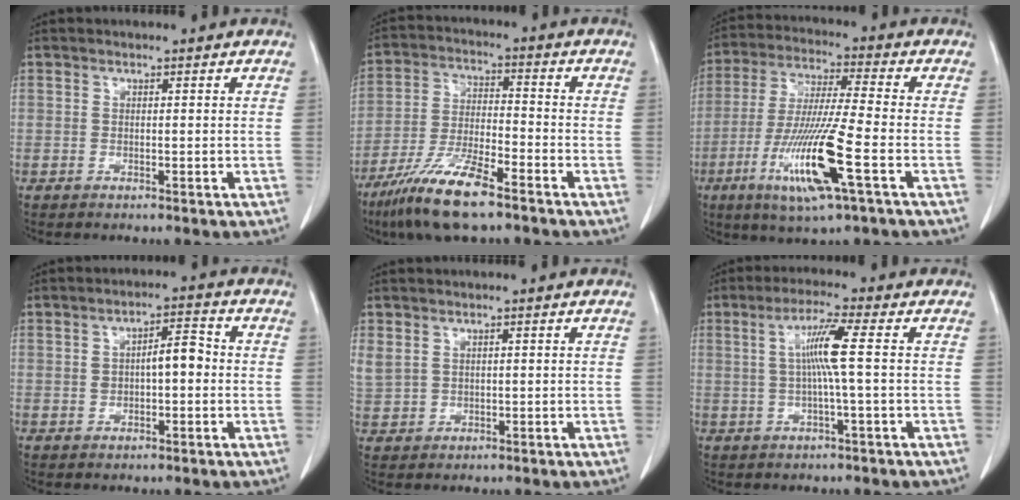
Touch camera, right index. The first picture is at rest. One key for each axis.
{"total": 11.7, "fx": -8.0, "fy": 2.0, "fz": 8.3, "tx": -0.168, "ty": -0.023, "tz": -0.148}
{"total": 14.5, "fx": -5.5, "fy": 0.1, "fz": 13.4, "tx": -0.275, "ty": -0.026, "tz": -0.102}
{"total": 5.0, "fx": 0.1, "fy": 1.9, "fz": 4.6, "tx": -0.078, "ty": 0.022, "tz": 0.002}
{"total": 4.4, "fx": 1.8, "fy": 3.4, "fz": 2.0, "tx": -0.068, "ty": 0.013, "tz": 0.054}
{"total": 6.1, "fx": 0.6, "fy": -0.9, "fz": 6.0, "tx": -0.115, "ty": 0.007, "tz": 0.016}